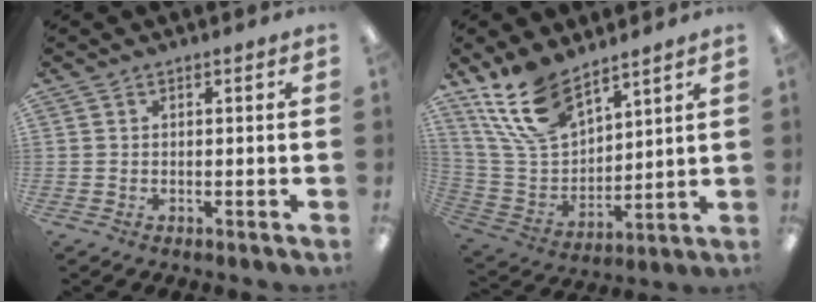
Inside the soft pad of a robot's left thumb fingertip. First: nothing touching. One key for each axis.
{"total": 15.9, "fx": 11.4, "fy": 7.2, "fz": 8.4, "tx": -0.198, "ty": -0.045, "tz": 0.214}